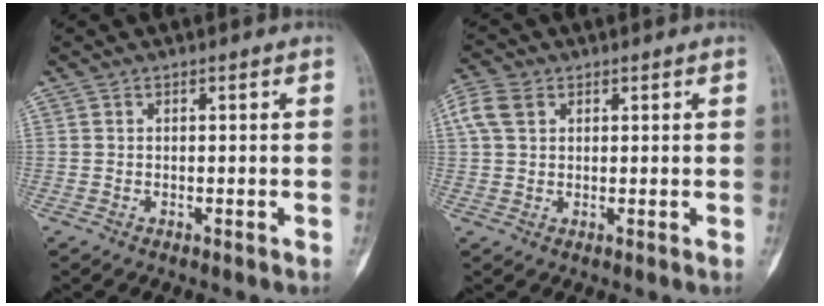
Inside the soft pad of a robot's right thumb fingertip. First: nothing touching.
{"total": 4.8, "force": [1.8, 3.4, 2.9], "torque": [-0.068, 0.011, 0.036]}